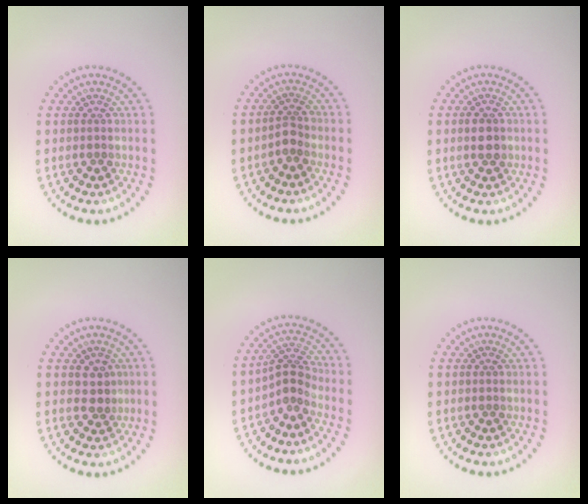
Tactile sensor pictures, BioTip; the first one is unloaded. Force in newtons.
{"total": 1.7, "press": 1.2, "slide": 1.1}
{"total": 2.2, "press": 2.2, "slide": 0.0}
{"total": 1.9, "press": 1.7, "slide": 0.8}
{"total": 2.5, "press": 1.8, "slide": 1.7}
{"total": 0.0}